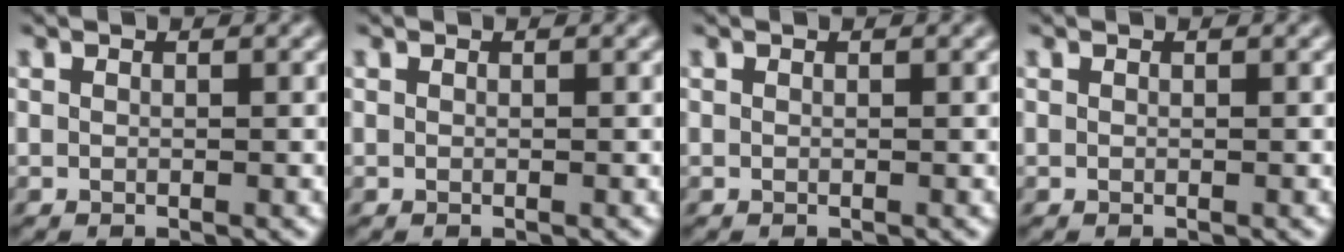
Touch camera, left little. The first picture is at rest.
{"total": 0.0}
{"total": 0.0}
{"total": 0.0}